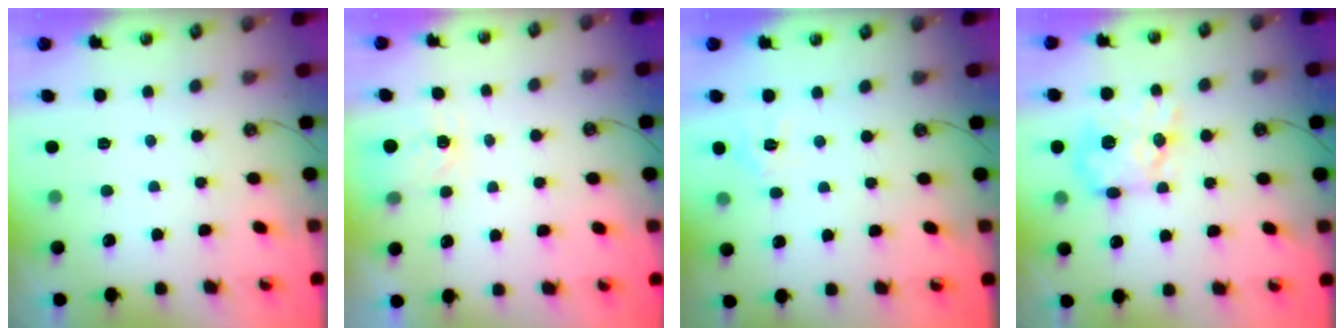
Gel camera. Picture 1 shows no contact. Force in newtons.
{"total": 3.5, "press": 3.5, "slide": 0.4}
{"total": 3.2, "press": 3.2, "slide": 0.4}
{"total": 13.5, "press": 13.5, "slide": 0.2}